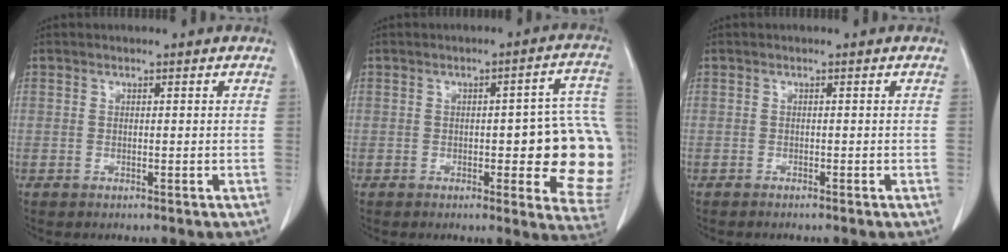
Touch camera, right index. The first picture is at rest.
{"total": 15.0, "force": [-1.5, 3.8, 14.4], "torque": [-0.113, 0.018, -0.012]}
{"total": 0.5, "force": [-0.5, 0.0, 0.1], "torque": [-0.006, -0.002, -0.010]}